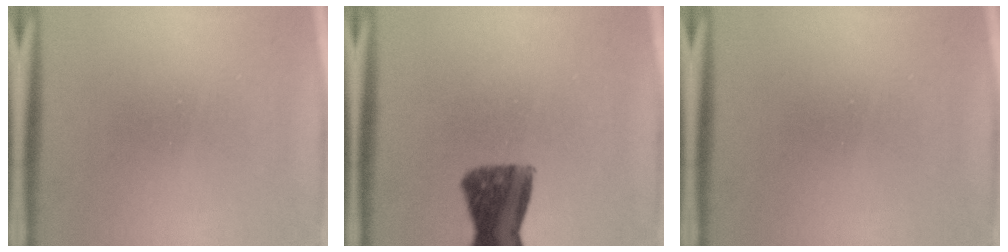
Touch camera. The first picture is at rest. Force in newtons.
{"total": 10.4}
{"total": 0.0}